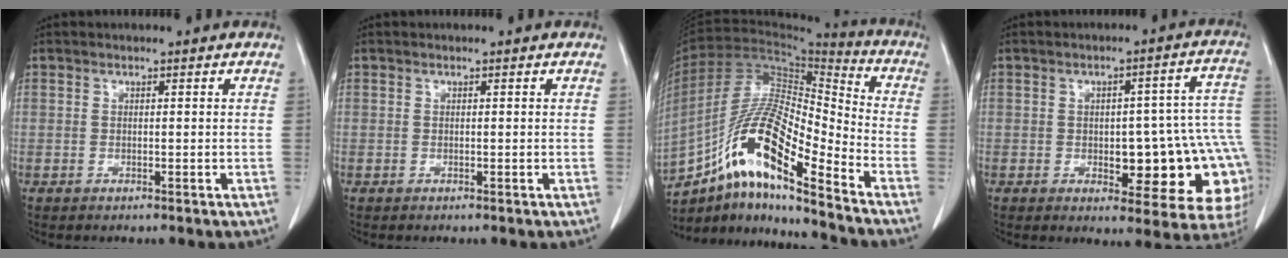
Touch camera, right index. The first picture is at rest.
{"total": 0.0}
{"total": 17.0, "force": [-10.4, 2.3, 13.2], "torque": [-0.247, 0.011, -0.182]}
{"total": 17.6, "force": [-3.3, 6.4, 16.0], "torque": [-0.115, 0.040, -0.019]}